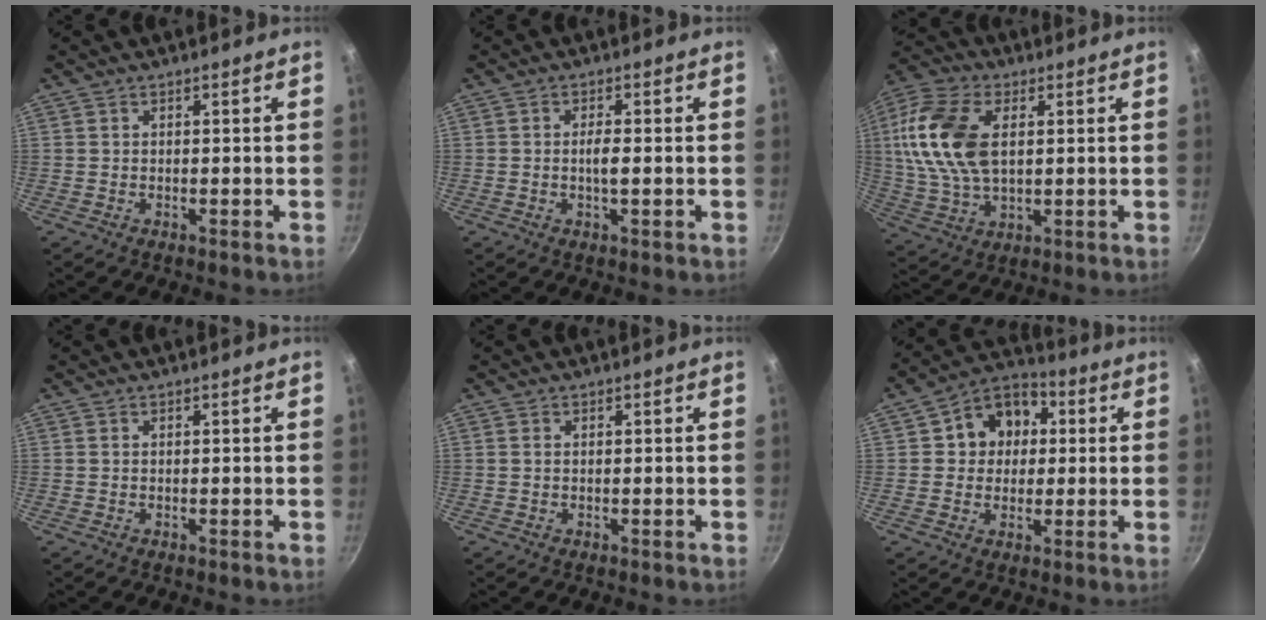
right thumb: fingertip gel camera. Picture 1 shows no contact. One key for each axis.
{"total": 2.7, "fx": -0.3, "fy": 0.6, "fz": 2.6, "tx": -0.055, "ty": 0.002, "tz": -0.009}
{"total": 17.2, "fx": 3.3, "fy": 10.2, "fz": 13.5, "tx": -0.263, "ty": 0.003, "tz": 0.060}
{"total": 0.0}
{"total": 0.6, "fx": 0.1, "fy": 0.4, "fz": 0.4, "tx": -0.009, "ty": 0.001, "tz": 0.002}
{"total": 10.8, "fx": 1.9, "fy": 9.1, "fz": 5.5, "tx": -0.044, "ty": 0.015, "tz": 0.012}